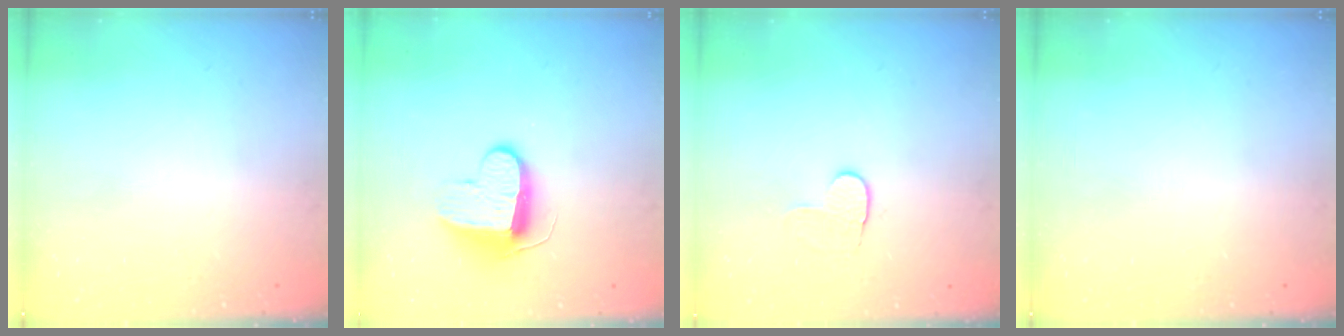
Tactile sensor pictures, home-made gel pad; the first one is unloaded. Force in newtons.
{"total": 9.9, "press": 9.9, "slide": 0.1}
{"total": 4.0, "press": 4.0, "slide": 0.5}
{"total": 0.0}